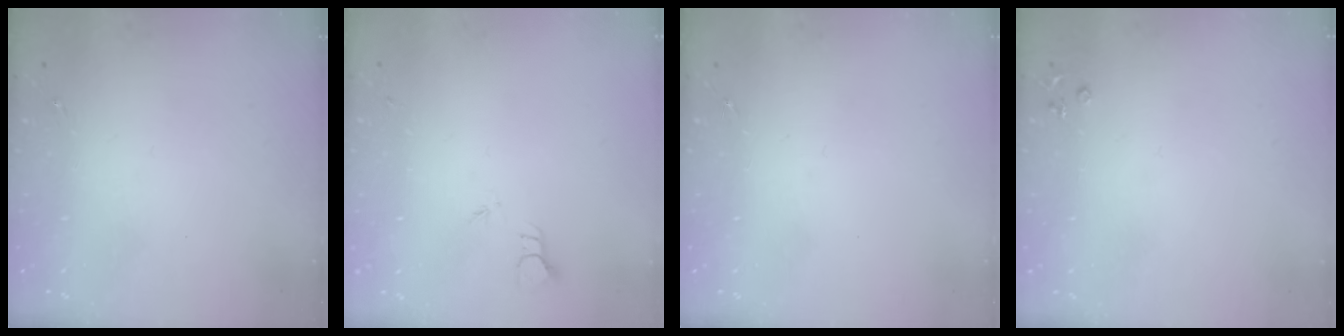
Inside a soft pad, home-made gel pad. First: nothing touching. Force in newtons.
{"total": 2.0, "press": 2.0, "slide": 0.1}
{"total": 0.0}
{"total": 3.9, "press": 3.8, "slide": 0.6}